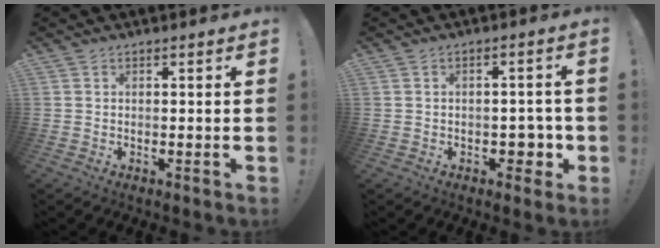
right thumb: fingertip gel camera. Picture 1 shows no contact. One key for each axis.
{"total": 5.3, "fx": -1.3, "fy": 4.1, "fz": 3.1, "tx": -0.024, "ty": 0.004, "tz": -0.020}